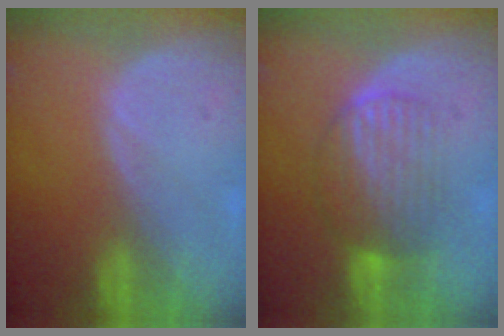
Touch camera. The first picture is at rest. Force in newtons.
{"total": 6.8, "press": 6.5, "slide": 2.1}